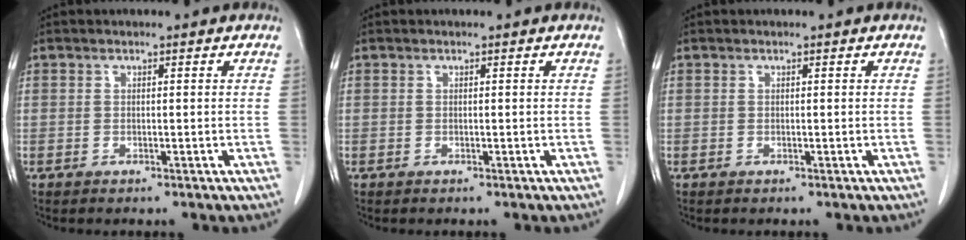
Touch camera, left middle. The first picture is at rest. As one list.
[{"total": 0.0}, {"total": 0.0}]